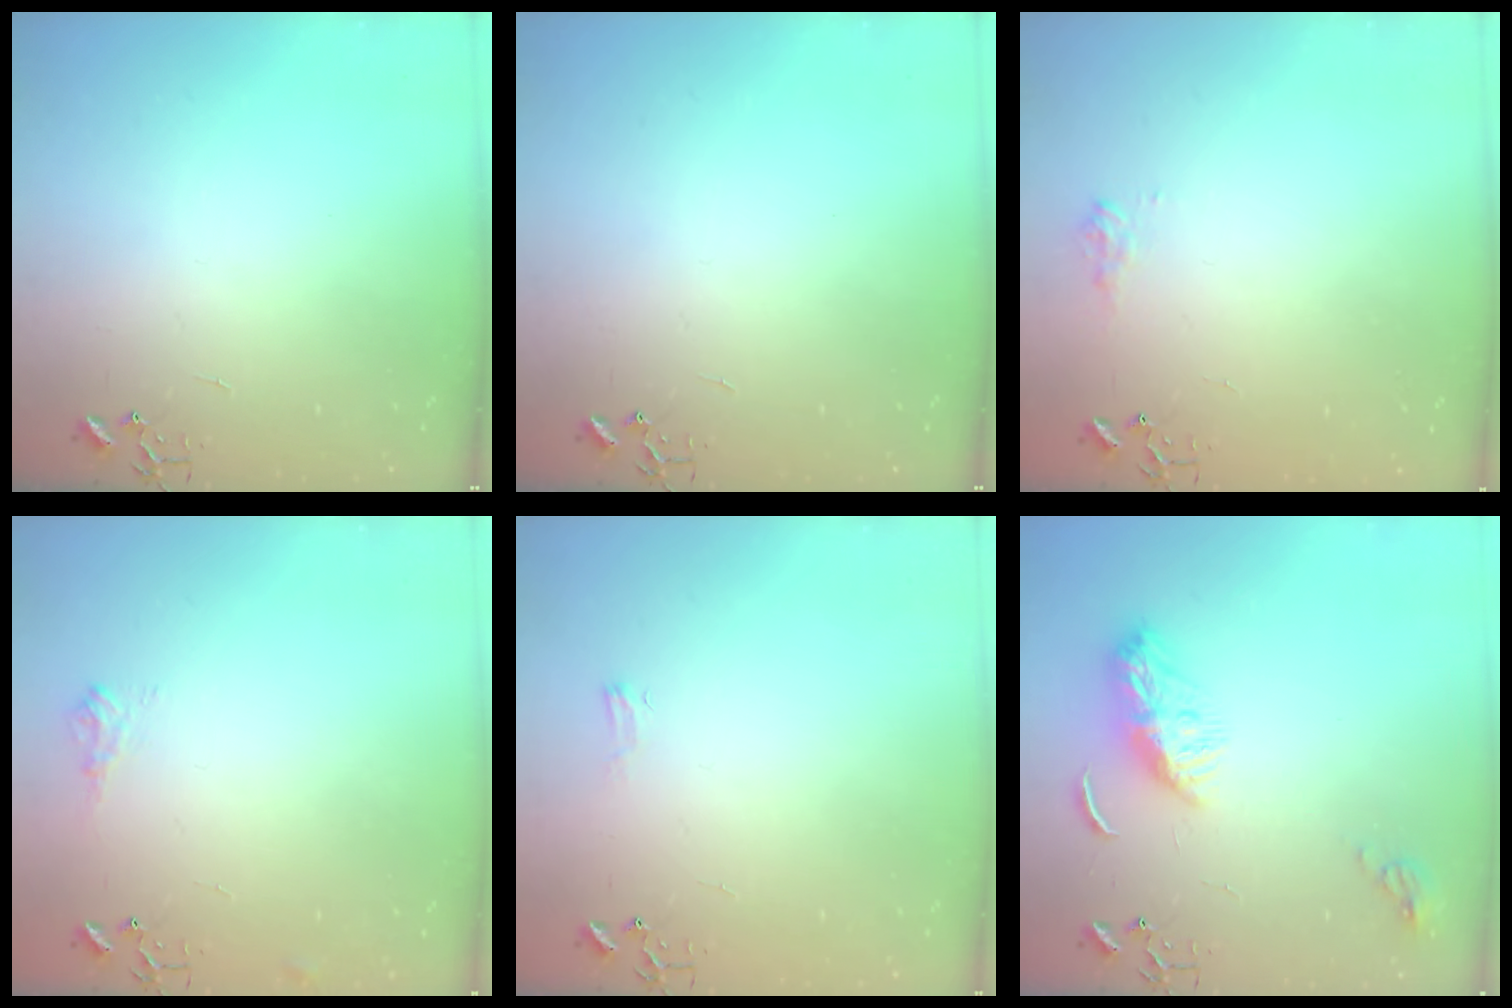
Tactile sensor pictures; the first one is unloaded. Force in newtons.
{"total": 0.0}
{"total": 7.7, "press": 7.7, "slide": 0.4}
{"total": 7.3, "press": 7.3, "slide": 1.0}
{"total": 4.1, "press": 4.1, "slide": 0.6}
{"total": 9.4, "press": 9.4, "slide": 0.6}